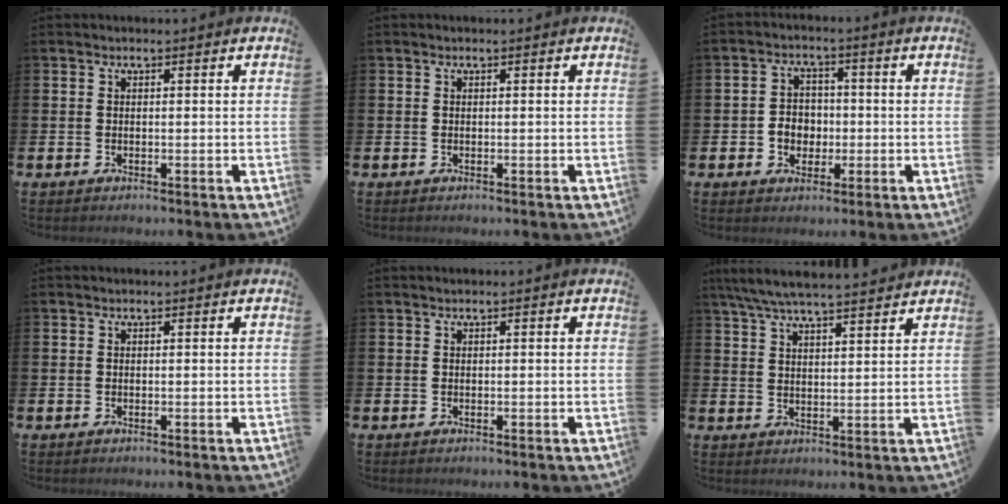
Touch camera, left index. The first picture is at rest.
{"total": 0.0}
{"total": 3.8, "force": [-0.6, 3.4, 1.5], "torque": [-0.019, 0.000, -0.021]}
{"total": 0.0}
{"total": 0.0}
{"total": 6.3, "force": [5.9, 0.4, 2.1], "torque": [-0.055, -0.023, 0.107]}